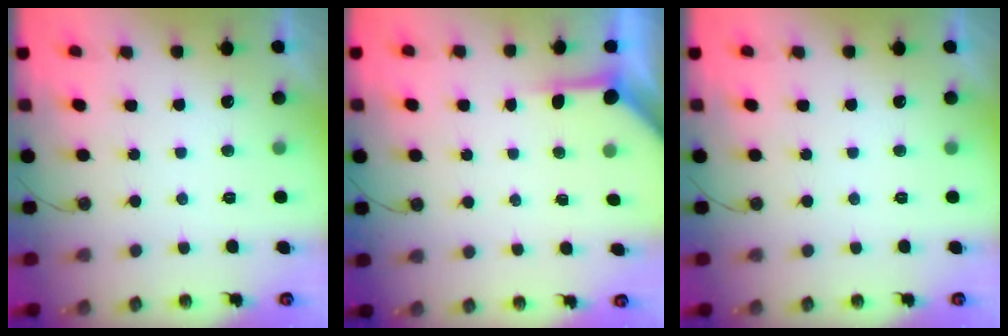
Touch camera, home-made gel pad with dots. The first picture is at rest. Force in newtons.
{"total": 3.9, "press": 3.9, "slide": 0.4}
{"total": 0.0}